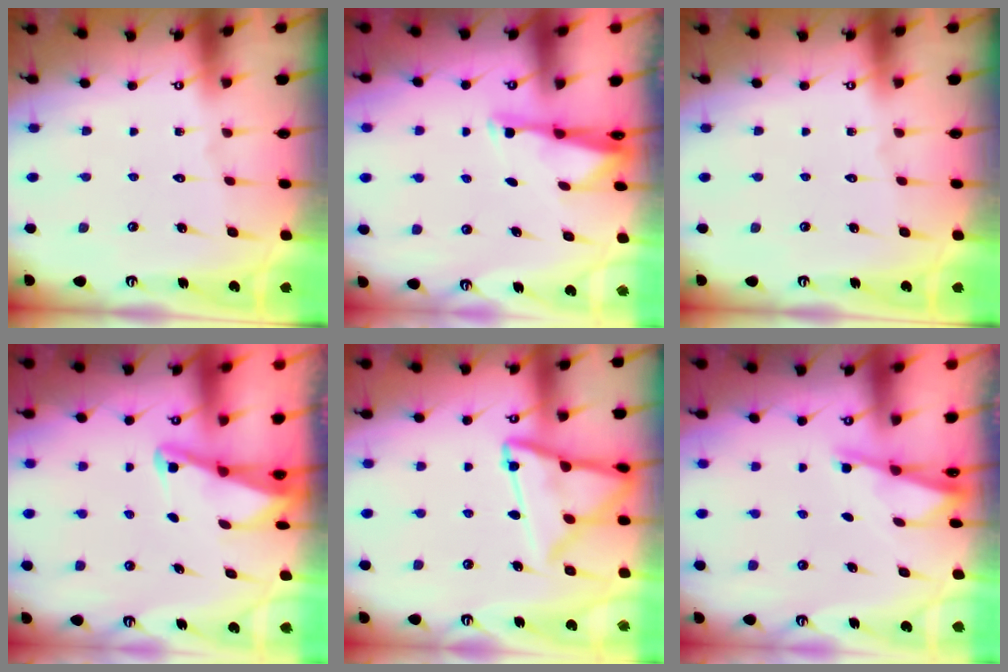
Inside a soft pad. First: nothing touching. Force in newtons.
{"total": 2.9, "press": 2.9, "slide": 0.6}
{"total": 0.0}
{"total": 2.2, "press": 2.2, "slide": 0.3}
{"total": 13.9, "press": 13.8, "slide": 1.5}
{"total": 2.0, "press": 2.0, "slide": 0.4}